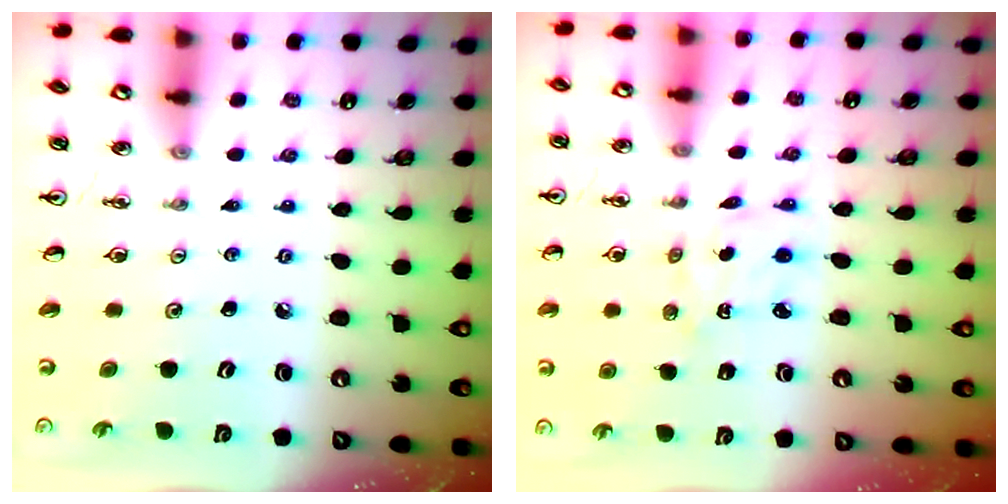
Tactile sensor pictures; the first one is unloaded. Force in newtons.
{"total": 1.9, "press": 1.8, "slide": 0.6}